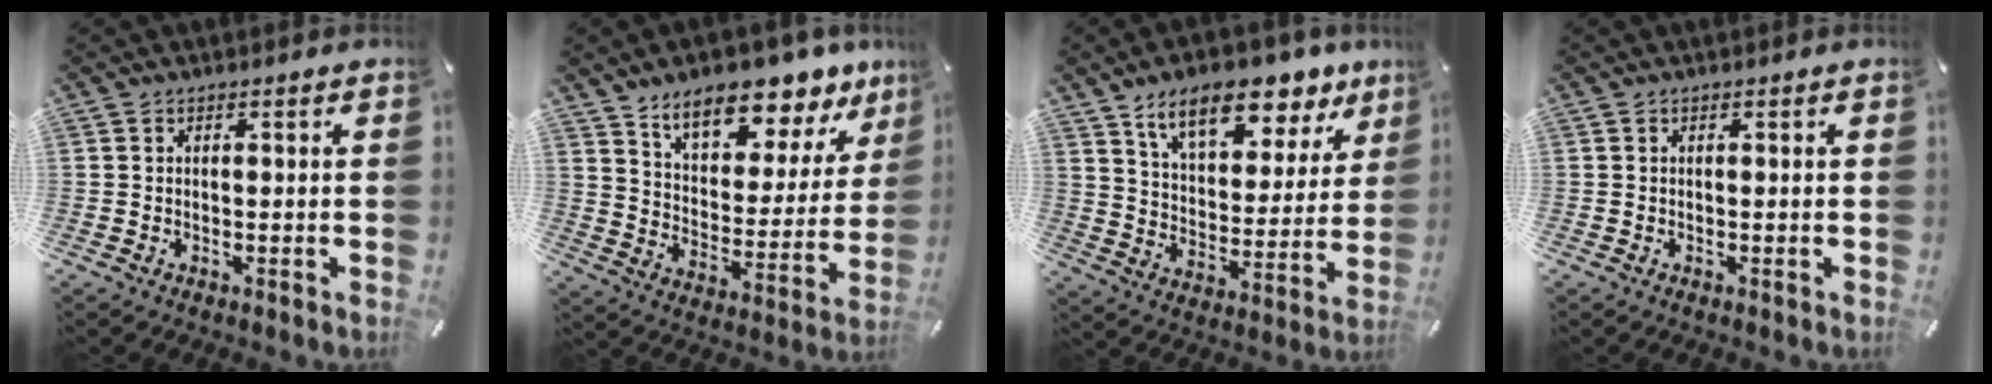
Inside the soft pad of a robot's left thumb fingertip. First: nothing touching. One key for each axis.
{"total": 14.9, "fx": 12.1, "fy": 6.4, "fz": 5.9, "tx": -0.089, "ty": -0.095, "tz": 0.207}
{"total": 14.8, "fx": 11.0, "fy": 7.0, "fz": 7.1, "tx": -0.113, "ty": -0.067, "tz": 0.189}
{"total": 0.0}